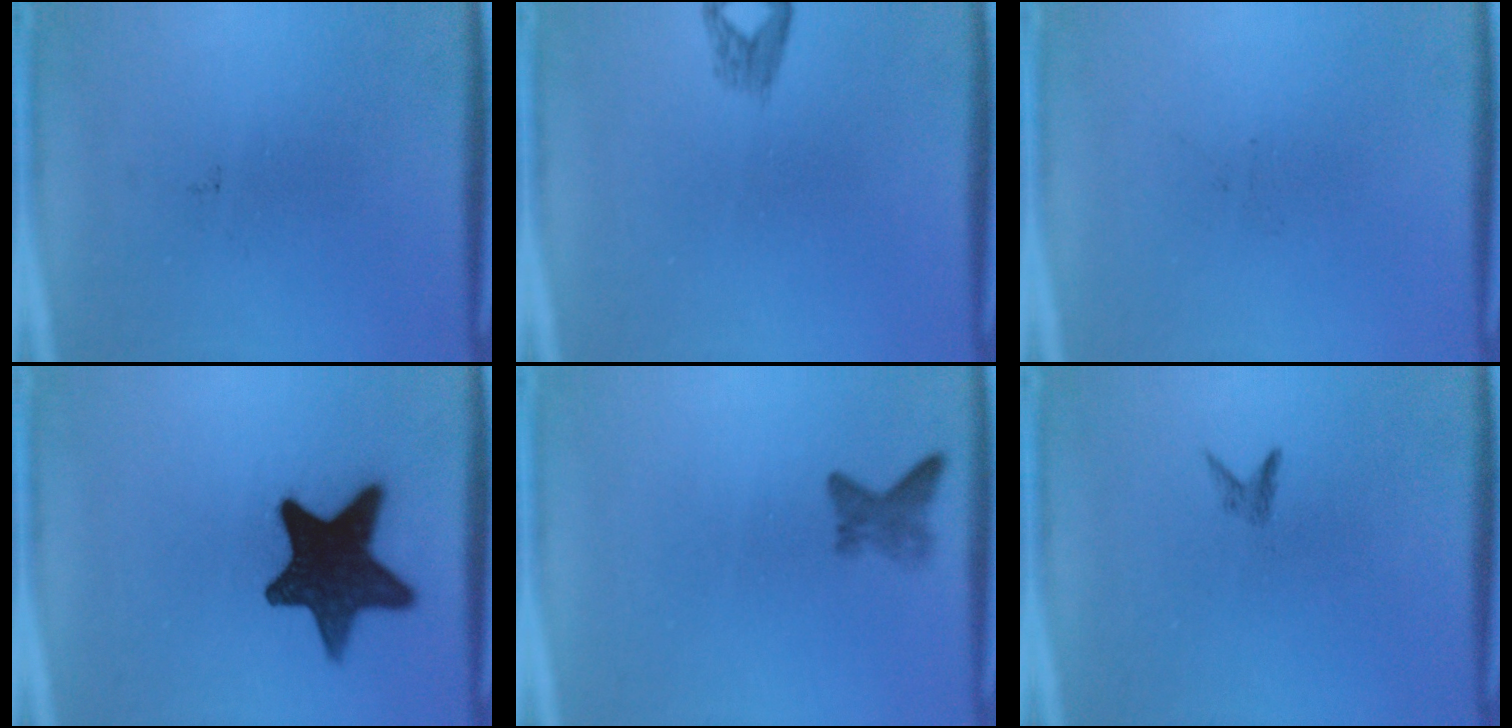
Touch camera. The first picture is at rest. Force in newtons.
{"total": 1.4}
{"total": 0.0}
{"total": 15.6}
{"total": 2.0}
{"total": 0.8}